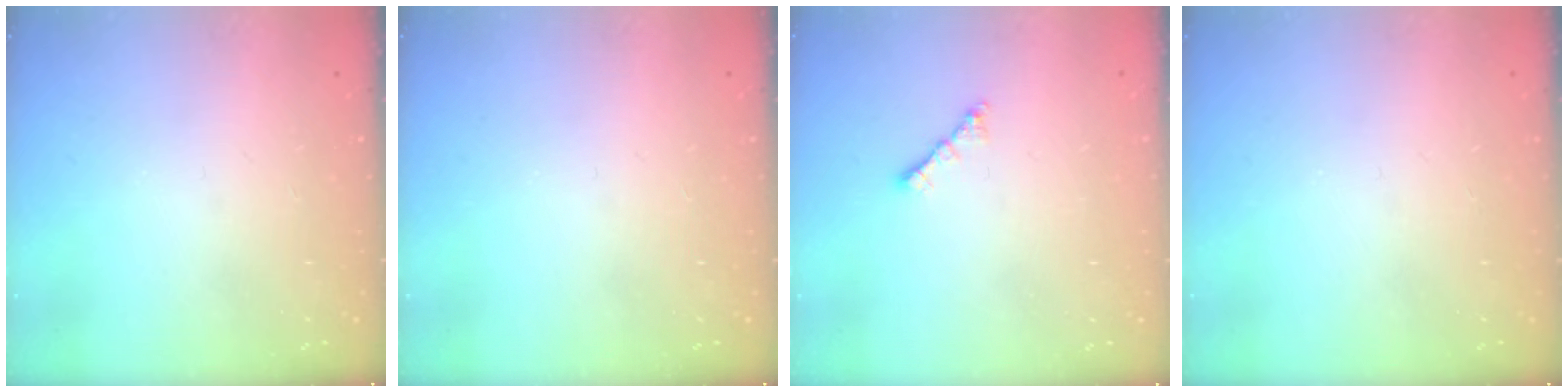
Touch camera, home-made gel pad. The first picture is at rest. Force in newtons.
{"total": 0.0}
{"total": 1.8, "press": 1.8, "slide": 0.5}
{"total": 0.0}